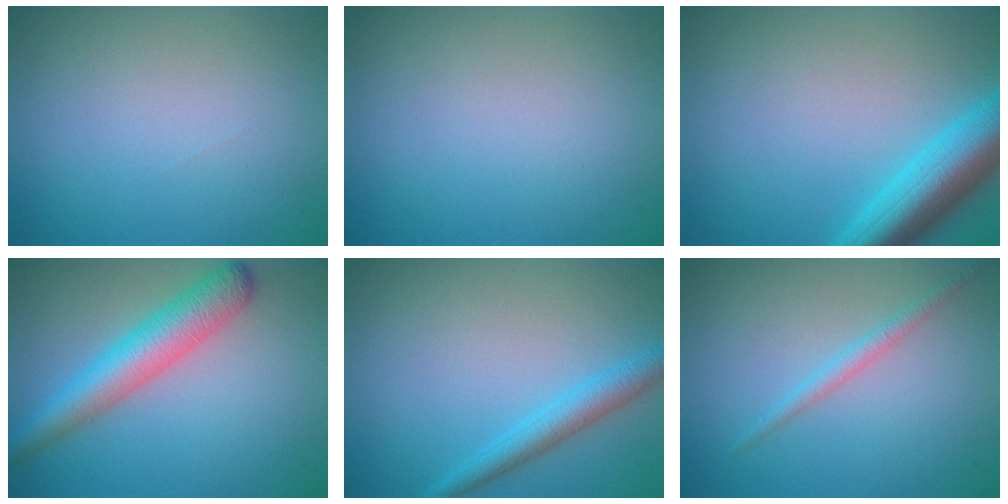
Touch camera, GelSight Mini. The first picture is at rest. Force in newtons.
{"total": 0.0}
{"total": 6.6, "press": 6.6, "slide": 0.3}
{"total": 5.4, "press": 5.4, "slide": 0.1}
{"total": 2.8, "press": 2.8, "slide": 0.2}
{"total": 1.3, "press": 1.3, "slide": 0.1}